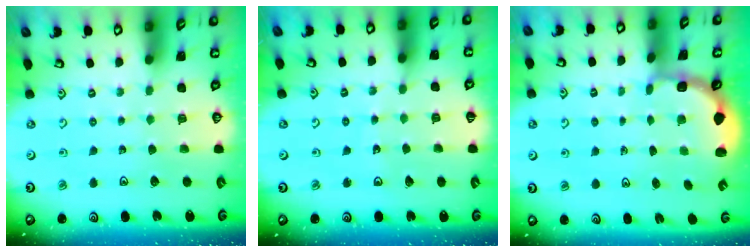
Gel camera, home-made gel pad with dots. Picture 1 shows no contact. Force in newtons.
{"total": 3.7, "press": 3.7, "slide": 0.4}
{"total": 2.4, "press": 1.8, "slide": 1.6}